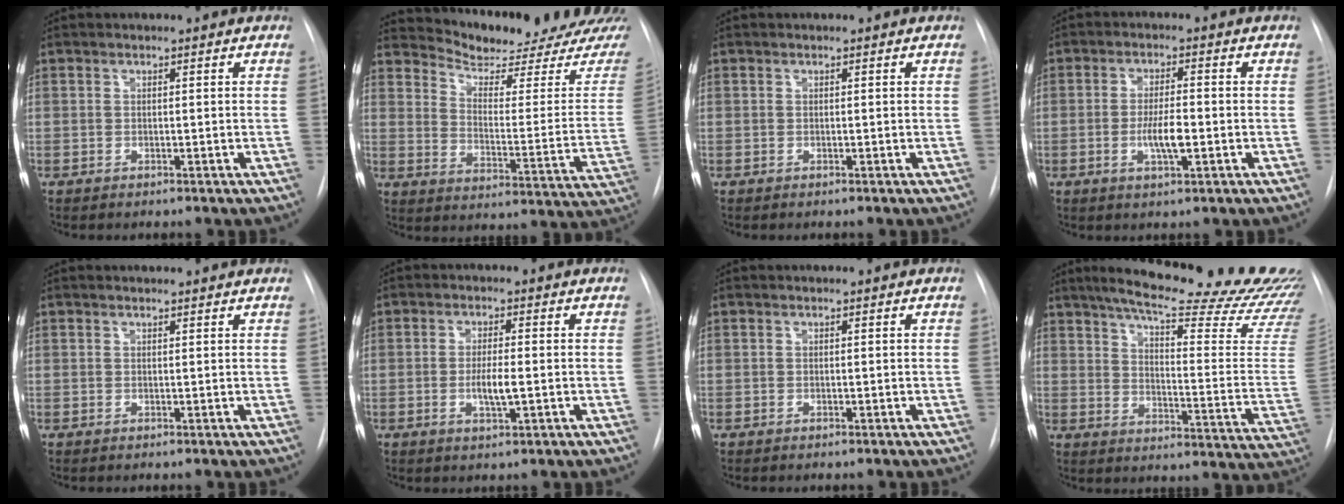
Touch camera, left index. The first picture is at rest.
{"total": 18.8, "force": [18.1, 1.2, 4.9], "torque": [-0.078, -0.099, 0.233]}
{"total": 0.0}
{"total": 4.9, "force": [-1.2, 1.0, 4.7], "torque": [-0.090, -0.004, -0.019]}
{"total": 2.8, "force": [2.7, 0.4, 0.7], "torque": [-0.014, 0.015, 0.029]}
{"total": 3.8, "force": [-0.7, 0.6, 3.7], "torque": [-0.072, -0.005, -0.010]}
{"total": 0.0}
{"total": 27.2, "force": [24.1, 1.6, 12.6], "torque": [-0.188, -0.110, 0.296]}